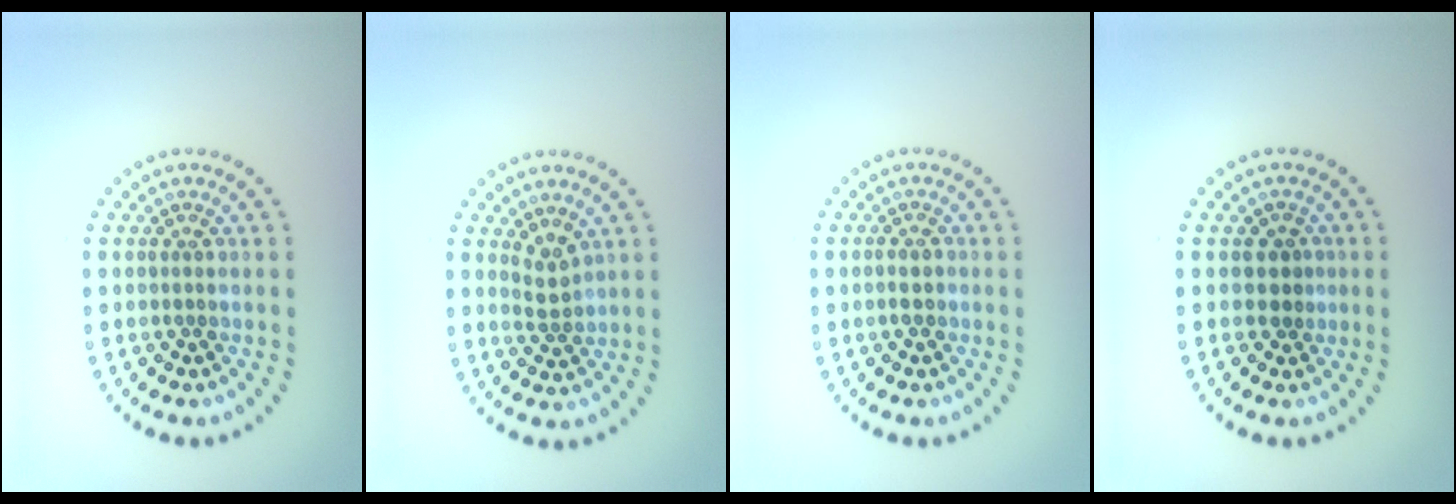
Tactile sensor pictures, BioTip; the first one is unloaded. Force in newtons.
{"total": 1.7, "press": 1.4, "slide": 1.1}
{"total": 1.1, "press": 1.0, "slide": 0.5}
{"total": 1.6, "press": 1.4, "slide": 0.8}